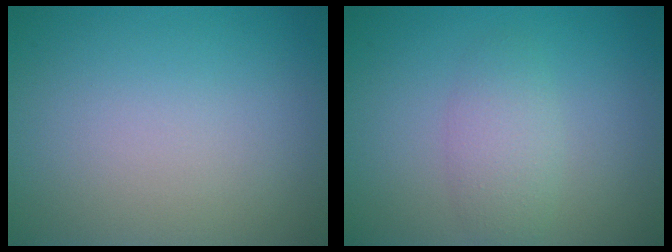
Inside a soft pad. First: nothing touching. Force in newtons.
{"total": 2.5, "press": 2.5, "slide": 0.0}